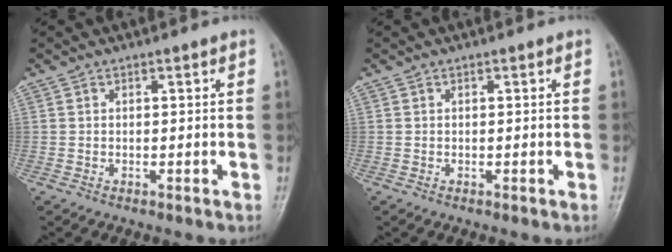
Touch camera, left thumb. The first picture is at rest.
{"total": 0.0}